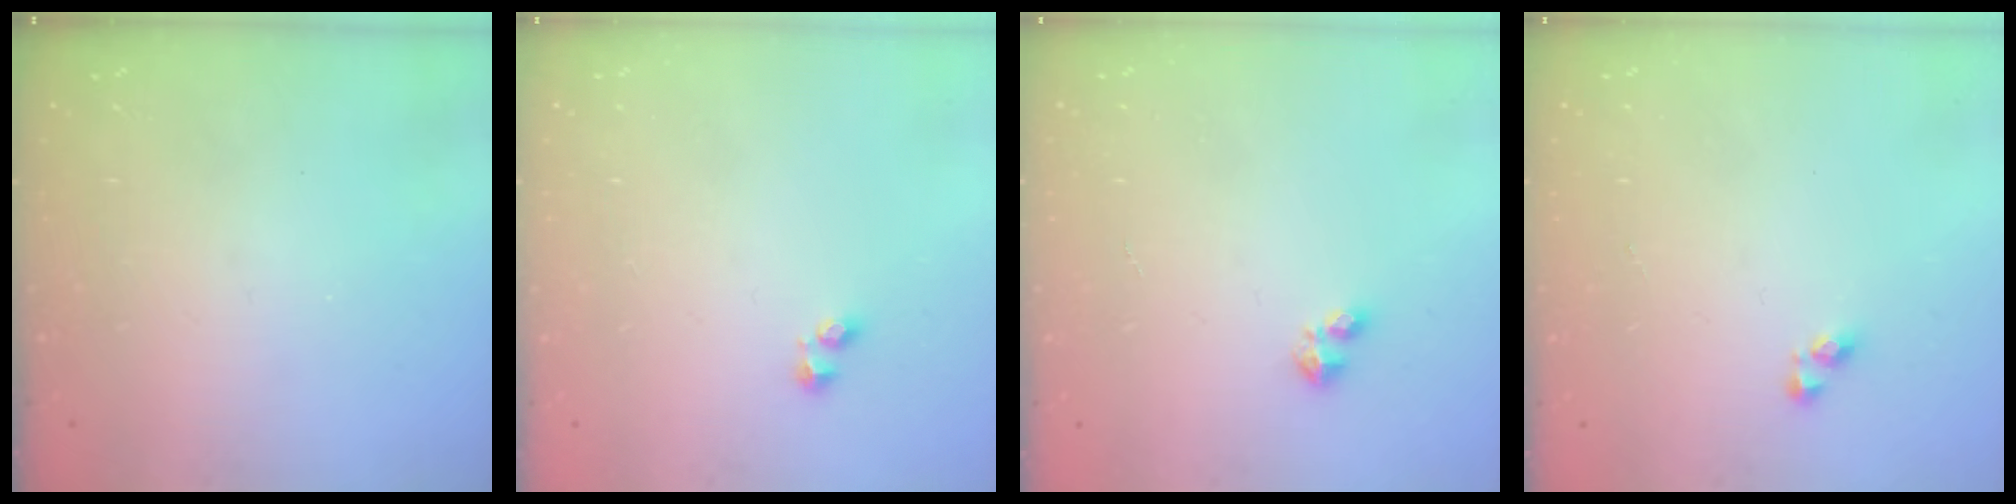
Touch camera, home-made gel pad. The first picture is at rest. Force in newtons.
{"total": 1.9, "press": 1.9, "slide": 0.5}
{"total": 2.4, "press": 2.4, "slide": 0.5}
{"total": 3.9, "press": 3.8, "slide": 0.7}